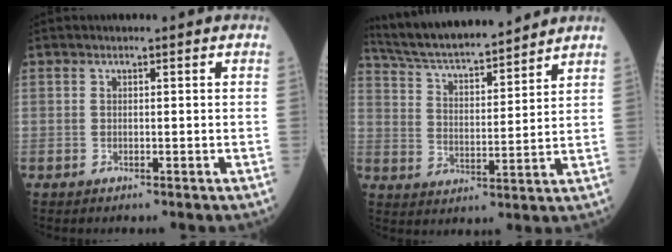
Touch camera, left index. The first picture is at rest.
{"total": 16.9, "force": [15.4, 1.7, 6.7], "torque": [-0.123, 0.017, 0.258]}